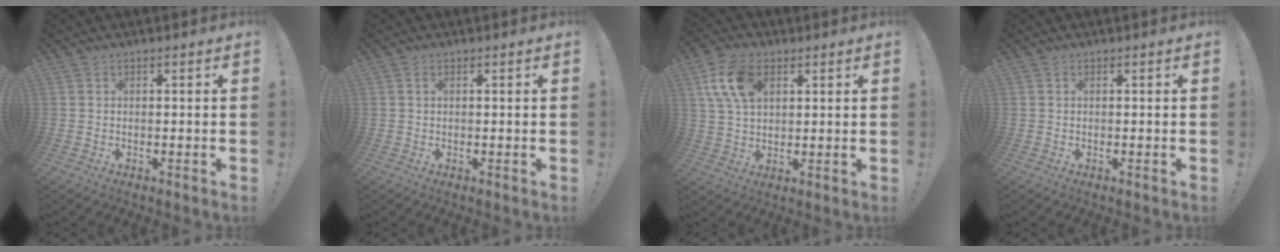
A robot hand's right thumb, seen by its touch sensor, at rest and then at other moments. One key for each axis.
{"total": 0.8, "fx": 0.3, "fy": 0.5, "fz": 0.6, "tx": -0.019, "ty": 0.005, "tz": 0.007}
{"total": 12.3, "fx": 4.7, "fy": 7.7, "fz": 8.4, "tx": -0.160, "ty": 0.002, "tz": 0.090}
{"total": 0.0}